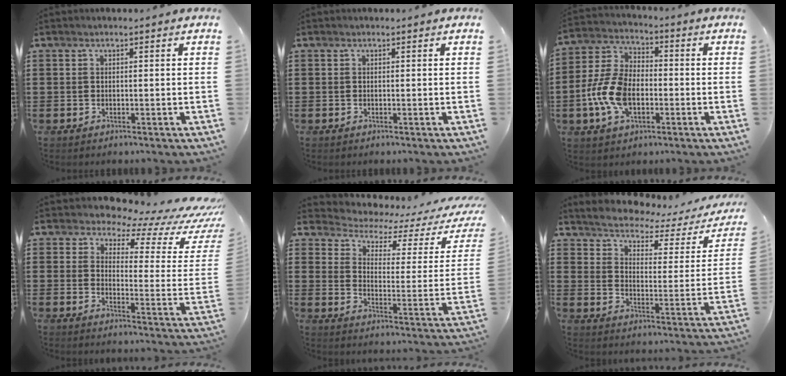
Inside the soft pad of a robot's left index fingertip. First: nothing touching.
{"total": 0.0}
{"total": 9.7, "force": [-2.6, 5.8, 7.3], "torque": [-0.187, -0.003, -0.056]}
{"total": 5.8, "force": [4.9, 2.3, 2.3], "torque": [-0.048, -0.043, 0.079]}
{"total": 3.0, "force": [2.6, 0.9, 1.3], "torque": [-0.047, -0.024, 0.034]}
{"total": 2.9, "force": [2.7, 0.3, 1.0], "torque": [-0.040, -0.028, 0.036]}